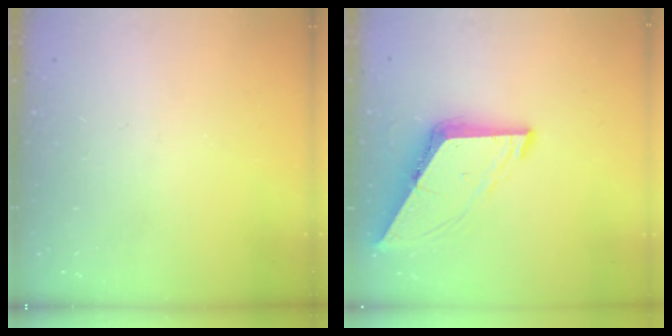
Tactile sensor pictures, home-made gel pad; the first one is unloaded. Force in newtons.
{"total": 8.6, "press": 8.5, "slide": 1.1}